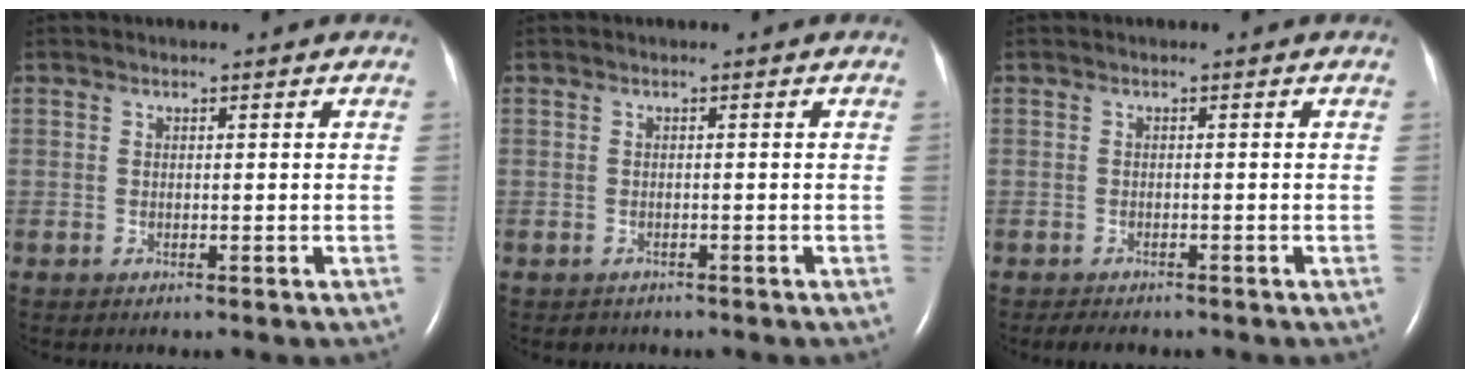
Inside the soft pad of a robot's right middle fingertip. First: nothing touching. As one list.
[{"total": 1.1, "force": [-0.9, 0.6, -0.1], "torque": [-0.007, 0.001, -0.013]}, {"total": 2.7, "force": [-2.3, 1.0, 1.2], "torque": [-0.024, -0.006, -0.027]}]